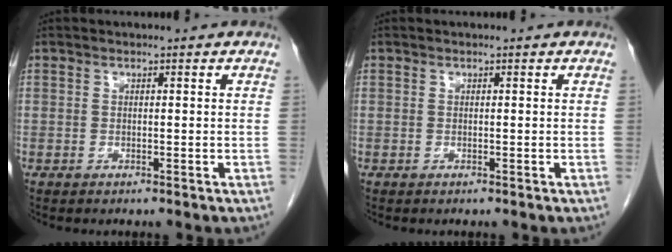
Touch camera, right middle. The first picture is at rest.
{"total": 0.0}